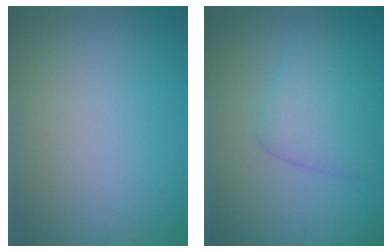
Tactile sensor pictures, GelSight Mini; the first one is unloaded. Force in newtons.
{"total": 3.6, "press": 3.6, "slide": 0.1}